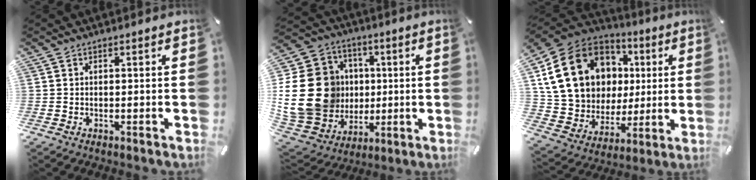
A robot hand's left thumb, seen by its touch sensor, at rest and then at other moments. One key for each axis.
{"total": 25.4, "fx": 1.3, "fy": 21.6, "fz": 13.3, "tx": -0.271, "ty": 0.000, "tz": 0.060}
{"total": 22.3, "fx": 6.5, "fy": 17.5, "fz": 12.2, "tx": -0.243, "ty": -0.024, "tz": 0.136}